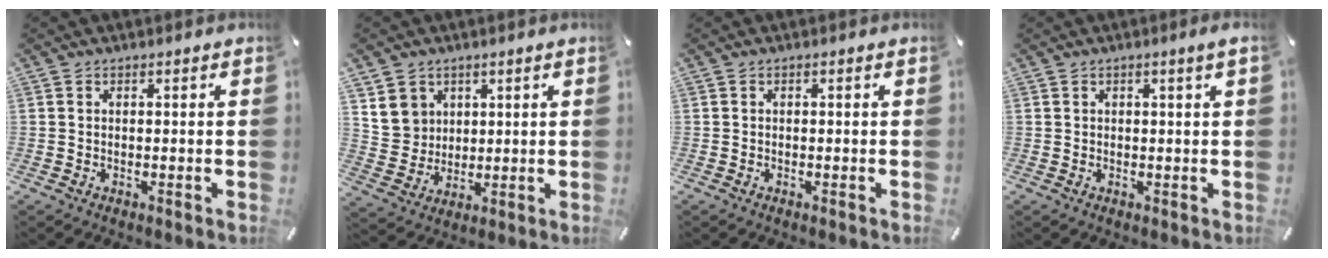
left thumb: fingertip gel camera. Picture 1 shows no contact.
{"total": 7.6, "force": [3.4, 6.8, 0.6], "torque": [-0.017, -0.015, 0.068]}
{"total": 0.0}
{"total": 1.7, "force": [0.6, 0.2, 1.6], "torque": [-0.029, 0.001, 0.009]}